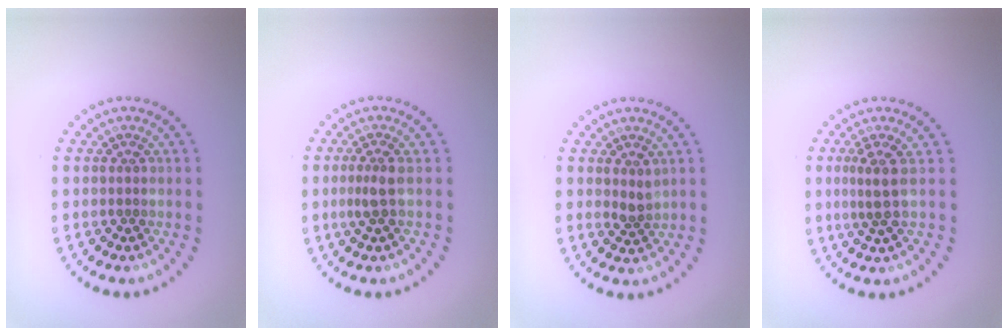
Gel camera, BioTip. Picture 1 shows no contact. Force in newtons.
{"total": 1.7, "press": 1.3, "slide": 1.1}
{"total": 1.3, "press": 1.0, "slide": 0.7}
{"total": 2.1, "press": 1.3, "slide": 1.6}